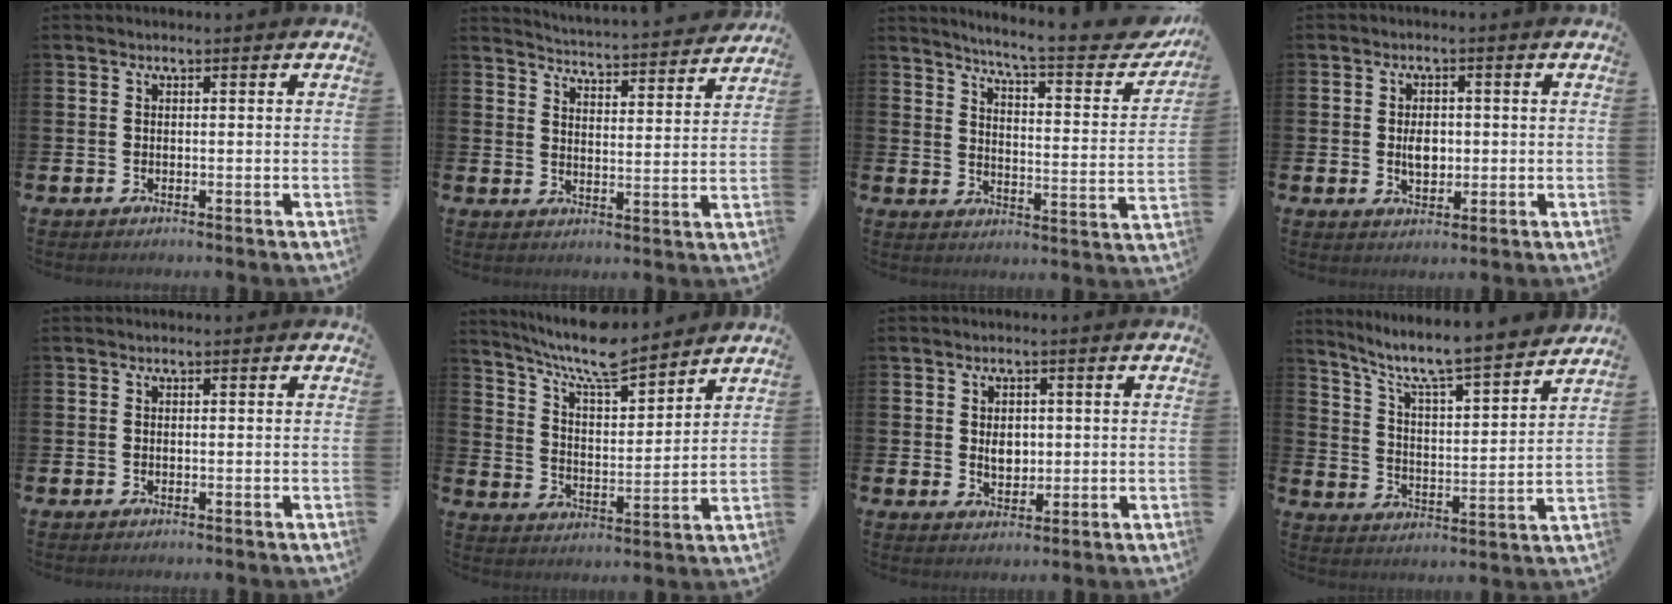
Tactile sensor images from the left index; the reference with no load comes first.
{"total": 4.7, "force": [4.7, -0.1, 0.3], "torque": [-0.022, -0.043, 0.080]}
{"total": 7.0, "force": [6.2, 0.6, 3.3], "torque": [-0.068, -0.050, 0.094]}
{"total": 3.2, "force": [0.1, 2.1, 2.4], "torque": [-0.030, 0.001, -0.004]}
{"total": 0.0}
{"total": 8.9, "force": [8.3, 1.3, 3.1], "torque": [-0.086, -0.051, 0.148]}
{"total": 2.9, "force": [0.4, 2.1, 1.9], "torque": [-0.025, 0.003, 0.001]}
{"total": 8.0, "force": [7.2, 0.6, 3.5], "torque": [-0.093, -0.057, 0.117]}